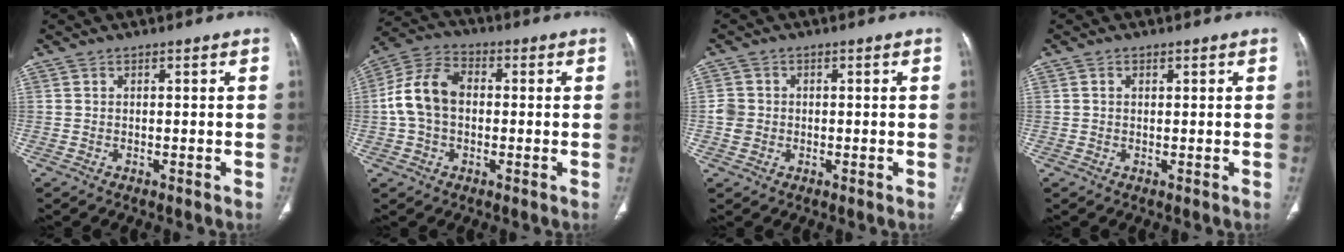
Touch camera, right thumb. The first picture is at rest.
{"total": 10.7, "force": [0.1, 7.4, 7.7], "torque": [-0.146, 0.030, -0.008]}
{"total": 3.2, "force": [-0.2, 3.0, 1.1], "torque": [-0.010, 0.007, -0.006]}
{"total": 0.9, "force": [0.3, 0.7, 0.6], "torque": [-0.009, 0.000, 0.005]}